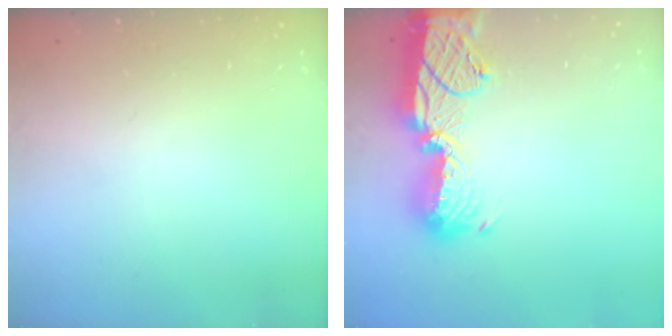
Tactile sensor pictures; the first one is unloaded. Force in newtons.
{"total": 17.8, "press": 17.8, "slide": 1.2}